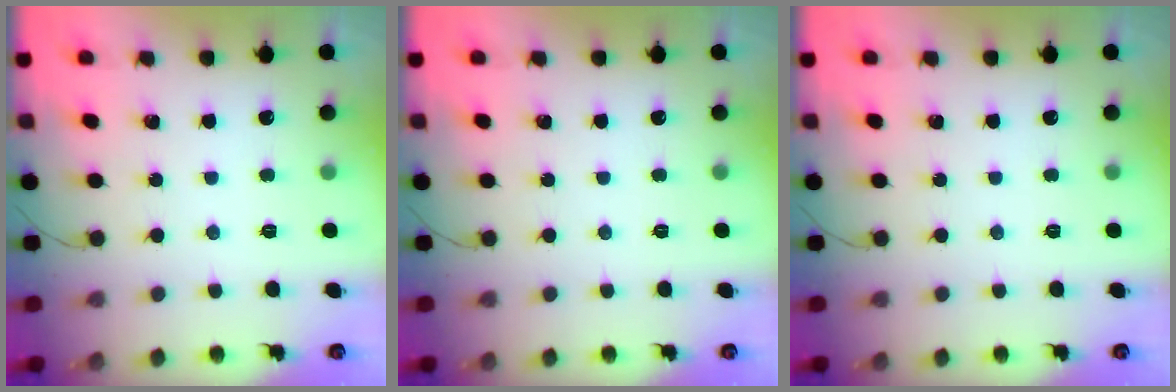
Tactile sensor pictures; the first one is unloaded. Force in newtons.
{"total": 0.0}
{"total": 0.0}